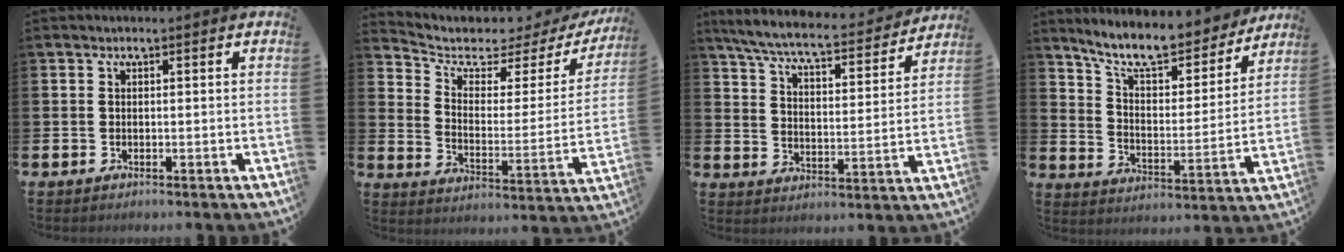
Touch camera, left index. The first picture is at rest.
{"total": 4.4, "force": [3.7, 2.0, 1.4], "torque": [-0.057, -0.034, 0.053]}
{"total": 7.3, "force": [6.6, 0.8, 3.0], "torque": [-0.087, -0.045, 0.111]}
{"total": 10.3, "force": [9.3, 2.3, 3.7], "torque": [-0.097, -0.067, 0.161]}